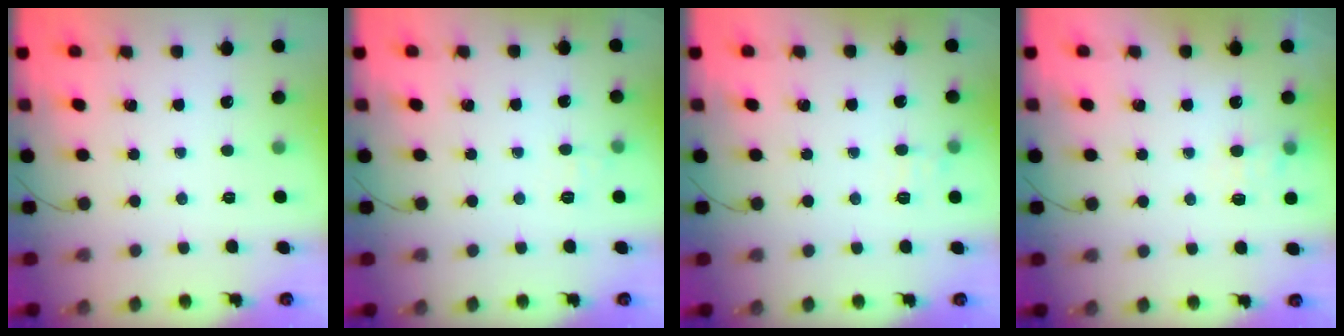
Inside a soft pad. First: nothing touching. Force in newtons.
{"total": 5.3, "press": 5.1, "slide": 1.5}
{"total": 6.9, "press": 6.7, "slide": 1.6}
{"total": 7.9, "press": 7.8, "slide": 1.6}